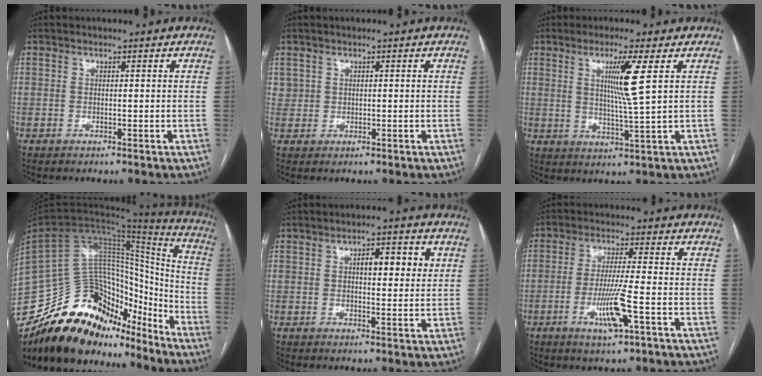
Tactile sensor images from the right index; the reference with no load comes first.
{"total": 1.8, "force": [0.8, 1.6, 0.2], "torque": [0.010, 0.006, 0.011]}
{"total": 6.9, "force": [2.3, -1.3, 6.4], "torque": [-0.116, -0.014, 0.044]}
{"total": 26.0, "force": [-21.1, 10.6, 10.9], "torque": [-0.209, 0.014, -0.343]}
{"total": 5.6, "force": [1.8, 1.9, 5.0], "torque": [-0.075, 0.009, 0.025]}
{"total": 7.8, "force": [-2.9, 0.0, 7.2], "torque": [-0.139, -0.012, -0.053]}